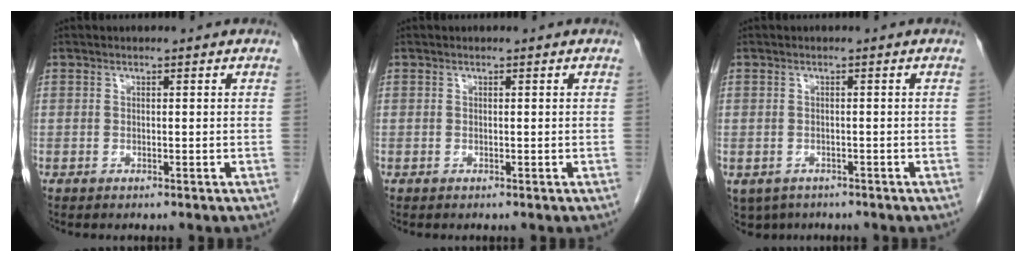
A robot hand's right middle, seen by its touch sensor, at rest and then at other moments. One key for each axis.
{"total": 0.0}
{"total": 5.4, "fx": -3.5, "fy": 3.8, "fz": 1.5, "tx": -0.025, "ty": -0.001, "tz": -0.047}